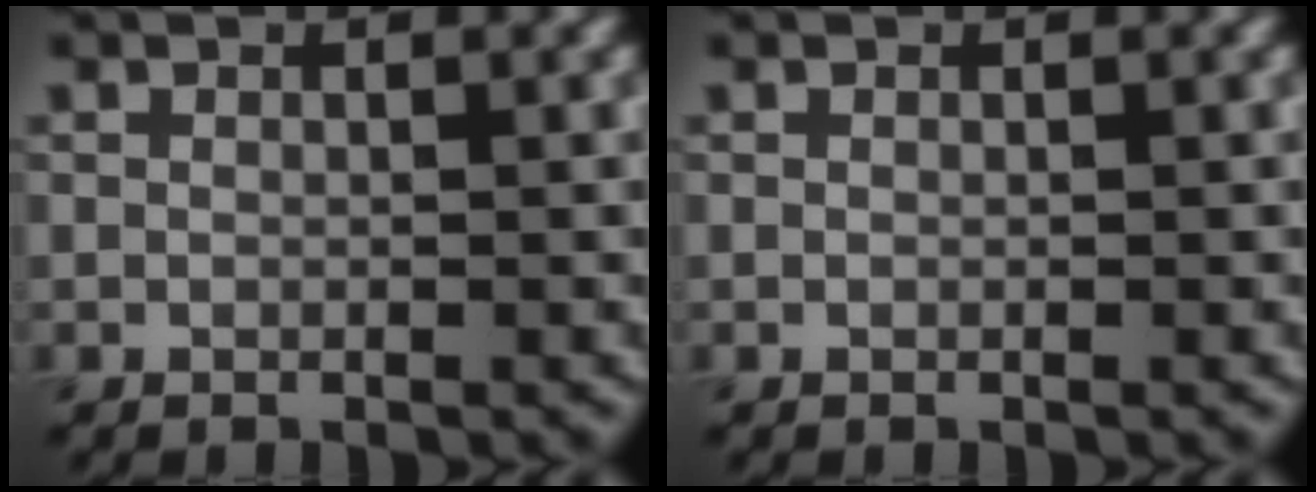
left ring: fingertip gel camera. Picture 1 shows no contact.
{"total": 0.0}